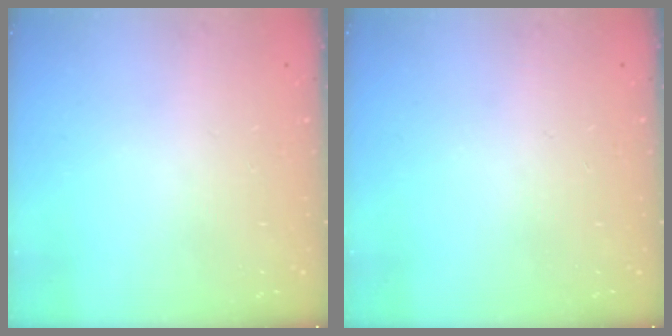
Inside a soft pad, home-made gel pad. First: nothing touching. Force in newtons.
{"total": 0.0}